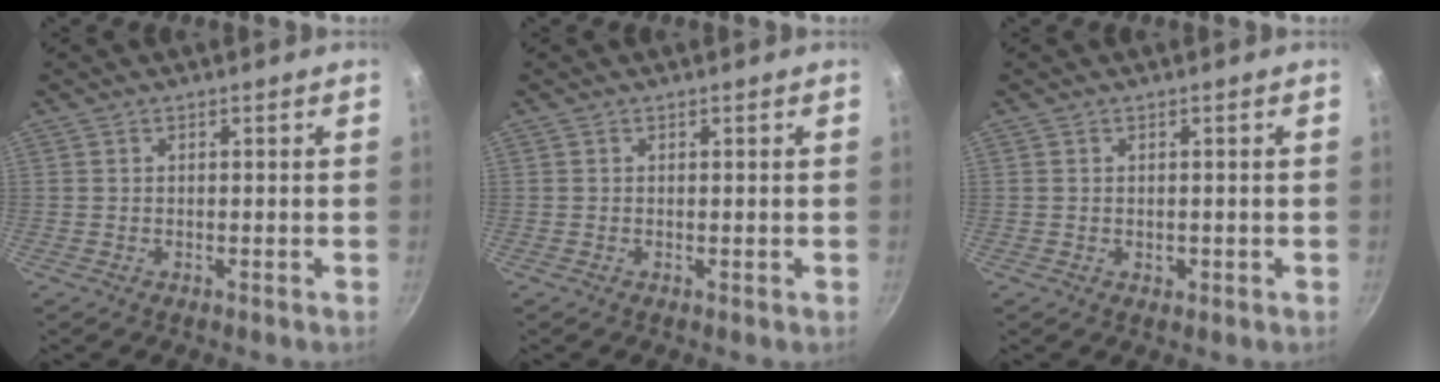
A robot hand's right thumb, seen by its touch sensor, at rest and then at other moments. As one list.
[{"total": 0.0}, {"total": 1.0, "force": [-0.2, 0.8, 0.6], "torque": [-0.007, 0.000, -0.003]}]